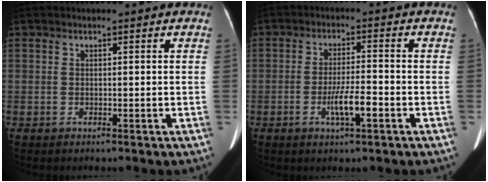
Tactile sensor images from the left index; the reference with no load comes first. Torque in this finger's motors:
{"motor_torque": [0.71, 0.33, 0.43, 0.05]}